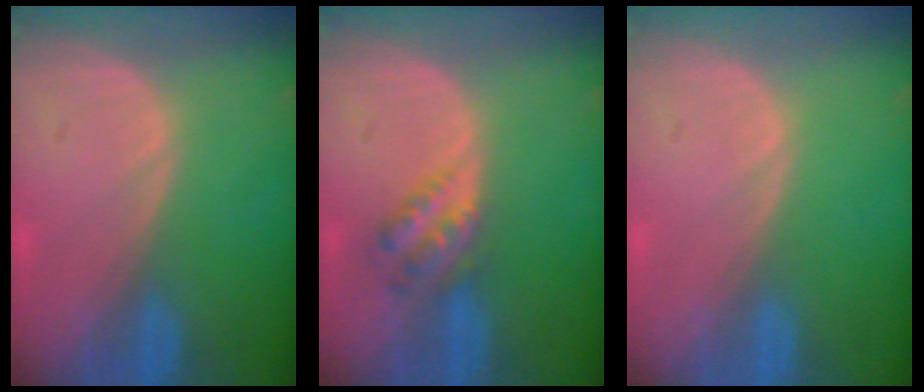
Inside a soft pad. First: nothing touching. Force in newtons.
{"total": 4.5, "press": 4.0, "slide": 2.0}
{"total": 0.0}